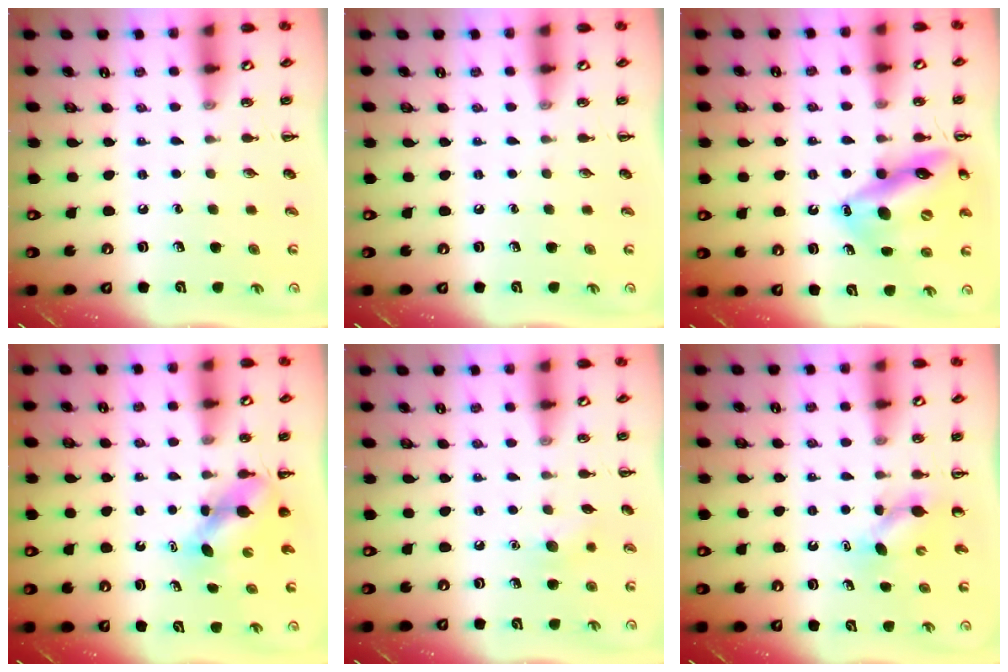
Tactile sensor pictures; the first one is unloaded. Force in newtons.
{"total": 0.0}
{"total": 17.1, "press": 16.7, "slide": 3.7}
{"total": 4.9, "press": 4.9, "slide": 0.5}
{"total": 7.2, "press": 6.9, "slide": 2.1}
{"total": 4.2, "press": 4.2, "slide": 0.3}